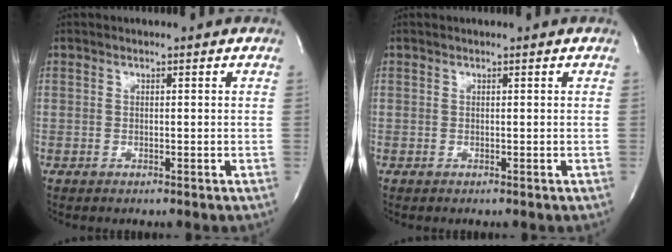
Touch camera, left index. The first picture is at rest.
{"total": 0.0}